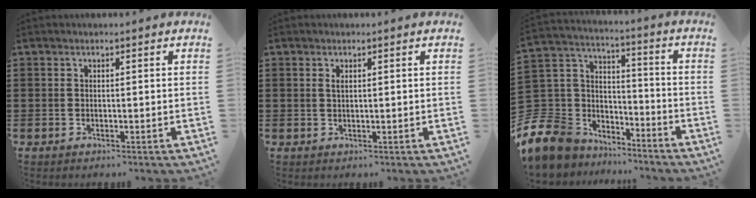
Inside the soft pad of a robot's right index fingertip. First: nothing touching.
{"total": 0.8, "force": [0.4, 0.3, 0.7], "torque": [-0.016, 0.001, 0.007]}
{"total": 9.1, "force": [-5.7, 6.8, 1.9], "torque": [-0.104, -0.007, -0.116]}